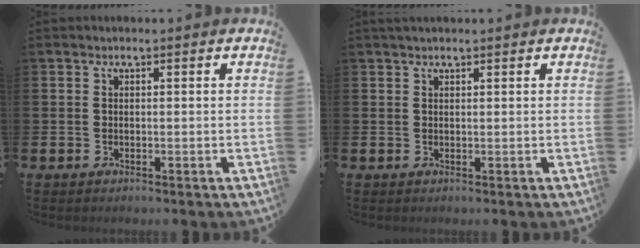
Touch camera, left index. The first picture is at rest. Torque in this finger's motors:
{"motor_torque": [0.21, -0.15, 0.39, 0.11]}